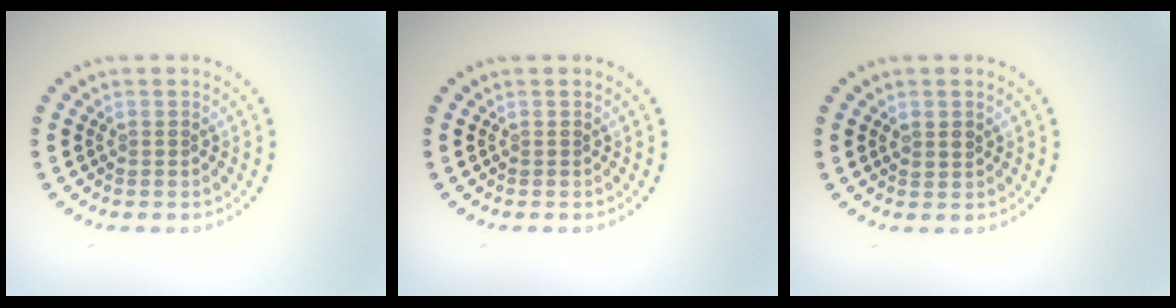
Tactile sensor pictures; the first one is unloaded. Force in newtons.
{"total": 0.0}
{"total": 1.1, "press": 1.0, "slide": 0.5}